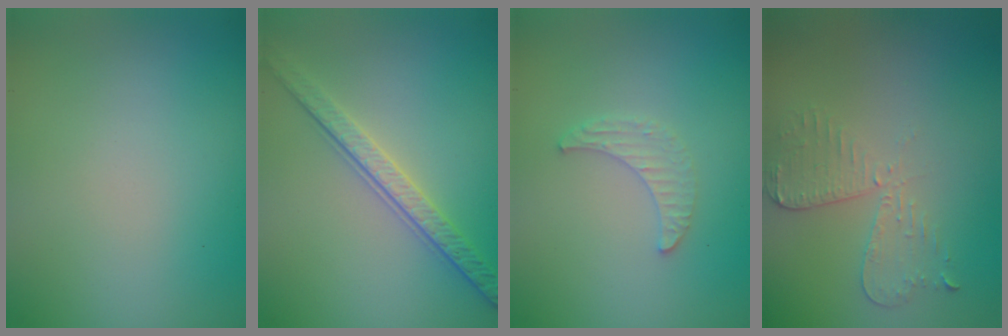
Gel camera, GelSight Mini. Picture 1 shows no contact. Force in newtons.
{"total": 3.5, "press": 2.8, "slide": 2.0}
{"total": 1.6, "press": 1.5, "slide": 0.4}
{"total": 3.0, "press": 2.6, "slide": 1.5}